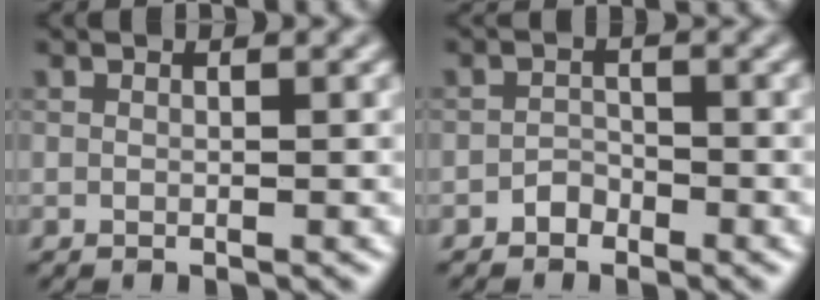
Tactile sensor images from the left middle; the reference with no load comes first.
{"total": 1.2, "force": [-0.9, 0.8, 0.2], "torque": [-0.001, 0.006, -0.016]}